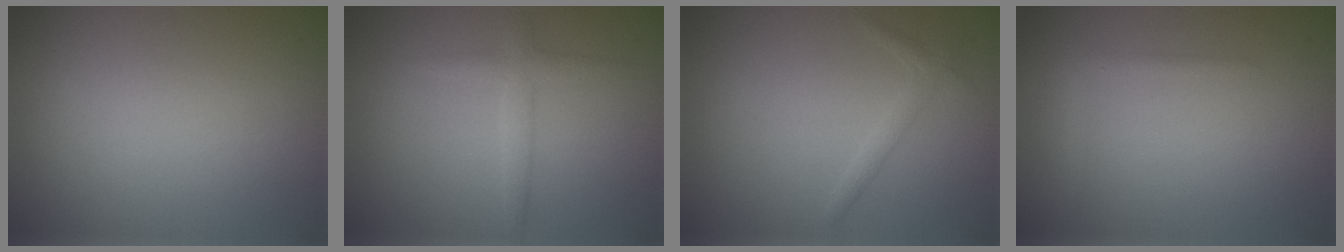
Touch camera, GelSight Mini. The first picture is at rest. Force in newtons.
{"total": 1.8, "press": 1.8, "slide": 0.1}
{"total": 1.1, "press": 1.1, "slide": 0.0}
{"total": 1.1, "press": 1.1, "slide": 0.1}